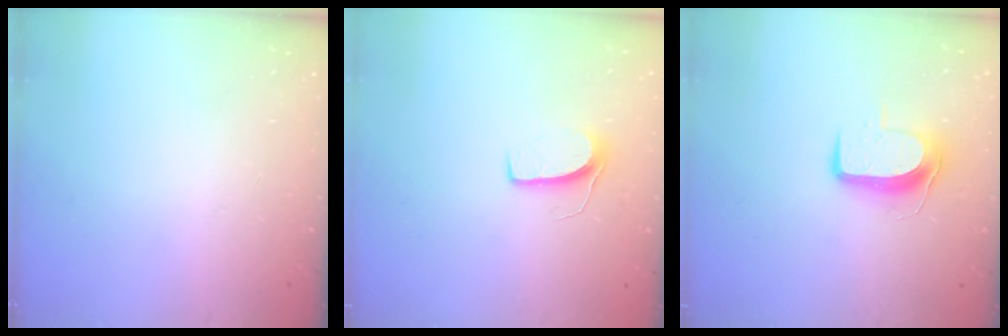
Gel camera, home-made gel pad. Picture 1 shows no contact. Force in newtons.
{"total": 6.8, "press": 6.7, "slide": 0.5}
{"total": 8.8, "press": 8.8, "slide": 0.6}